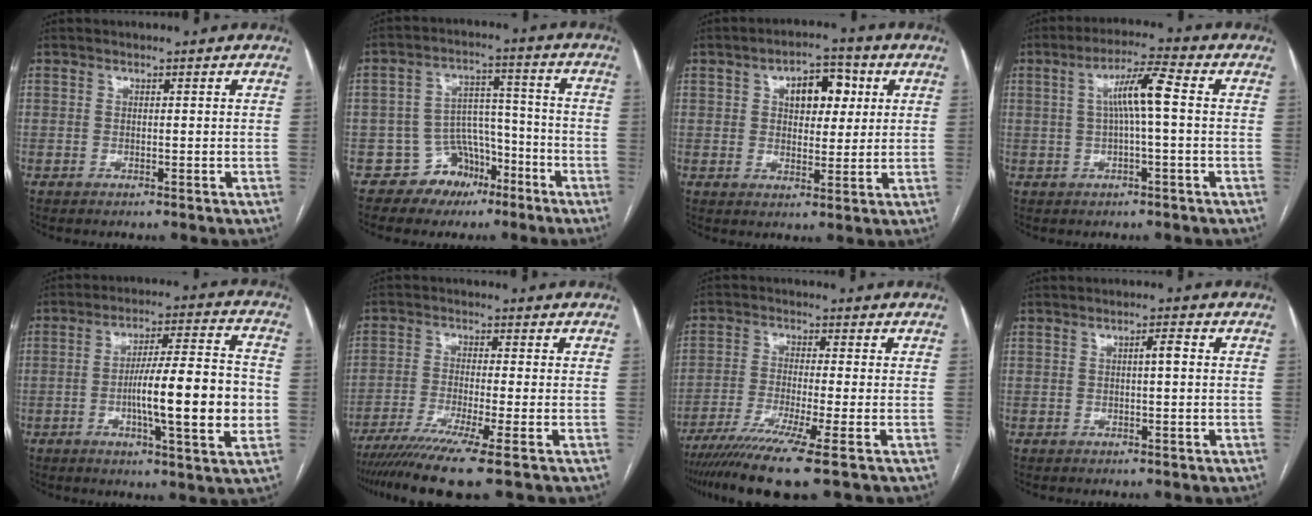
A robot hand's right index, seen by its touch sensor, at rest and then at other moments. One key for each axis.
{"total": 7.7, "fx": -4.8, "fy": 5.9, "fz": 1.3, "tx": -0.007, "ty": 0.035, "tz": -0.069}
{"total": 7.6, "fx": 2.4, "fy": 4.1, "fz": 5.9, "tx": -0.082, "ty": 0.022, "tz": 0.038}
{"total": 6.8, "fx": 0.7, "fy": 0.2, "fz": 6.8, "tx": -0.121, "ty": 0.016, "tz": 0.012}
{"total": 15.2, "fx": -2.4, "fy": 1.4, "fz": 14.9, "tx": -0.233, "ty": 0.004, "tz": -0.040}
{"total": 10.1, "fx": -7.3, "fy": -1.3, "fz": 6.8, "tx": -0.107, "ty": -0.026, "tz": -0.117}
{"total": 10.6, "fx": -7.4, "fy": -1.3, "fz": 7.4, "tx": -0.123, "ty": -0.029, "tz": -0.122}
{"total": 1.9, "fx": 0.2, "fy": 0.2, "fz": 1.8, "tx": -0.029, "ty": 0.004, "tz": 0.002}